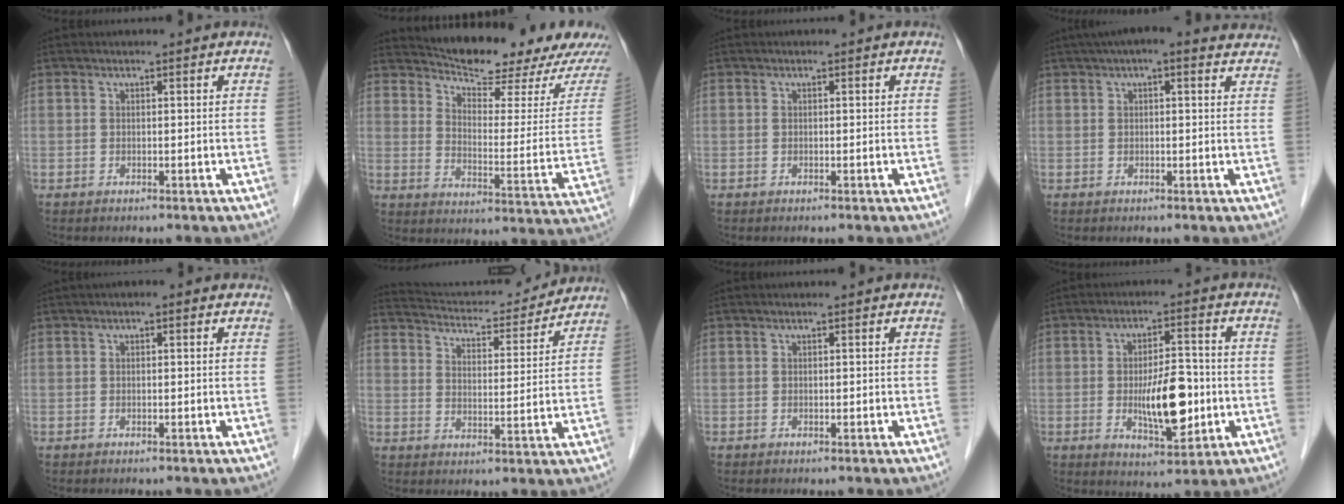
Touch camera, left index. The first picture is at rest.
{"total": 17.1, "force": [15.8, 1.6, 6.2], "torque": [-0.086, -0.051, 0.206]}
{"total": 0.0}
{"total": 9.8, "force": [7.8, 2.4, 5.3], "torque": [-0.070, 0.034, 0.087]}
{"total": 1.1, "force": [0.6, 0.5, 0.8], "torque": [-0.015, 0.015, 0.002]}
{"total": 16.6, "force": [15.9, 2.3, 3.8], "torque": [-0.060, 0.007, 0.222]}
{"total": 0.0}
{"total": 9.2, "force": [-1.5, 3.1, 8.5], "torque": [-0.147, -0.002, -0.021]}